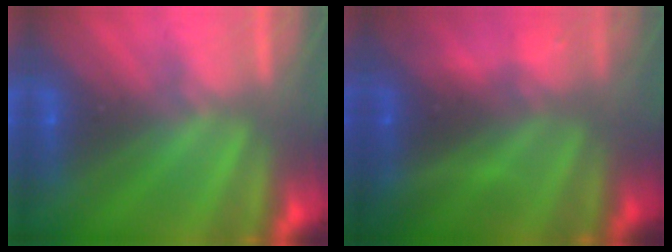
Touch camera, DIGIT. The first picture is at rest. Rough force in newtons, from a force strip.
{"total": 5.7}